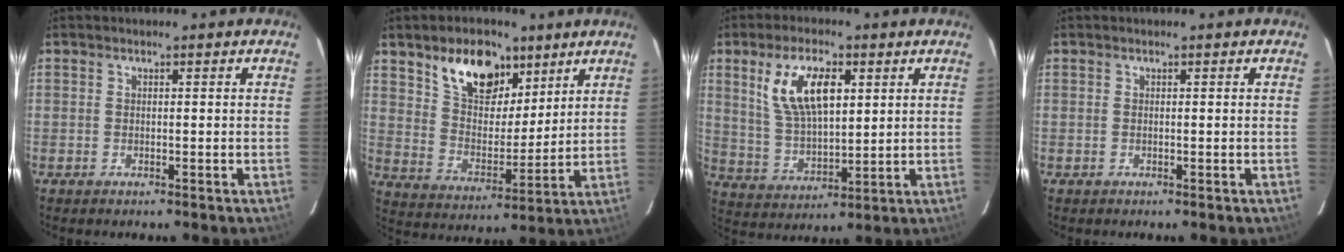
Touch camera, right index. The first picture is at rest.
{"total": 14.0, "force": [8.5, 7.9, 7.9], "torque": [-0.133, 0.018, 0.157]}
{"total": 12.0, "force": [4.6, 5.3, 9.7], "torque": [-0.186, 0.009, 0.096]}
{"total": 0.0}